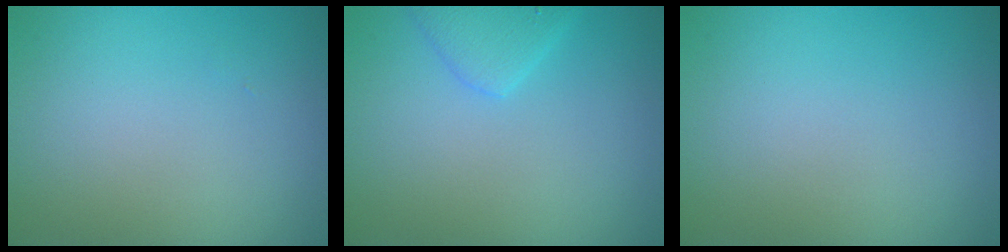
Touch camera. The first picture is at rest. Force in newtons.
{"total": 2.3, "press": 2.3, "slide": 0.1}
{"total": 0.0}